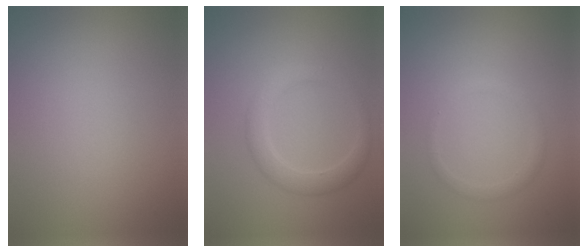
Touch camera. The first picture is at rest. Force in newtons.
{"total": 2.7, "press": 2.7, "slide": 0.1}
{"total": 1.1, "press": 1.1, "slide": 0.0}